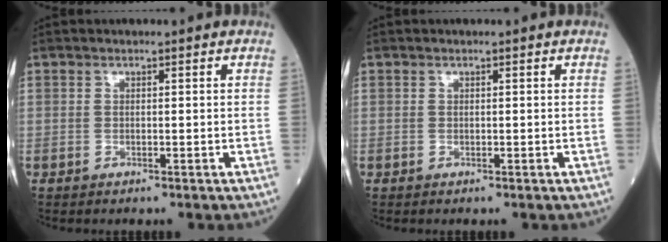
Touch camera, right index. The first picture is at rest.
{"total": 0.0}